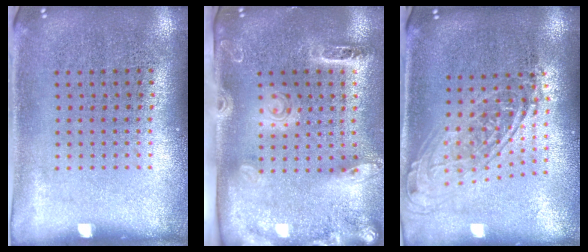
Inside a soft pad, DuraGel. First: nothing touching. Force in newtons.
{"total": 2.7, "press": 2.0, "slide": 1.8}
{"total": 1.8, "press": 1.4, "slide": 1.1}